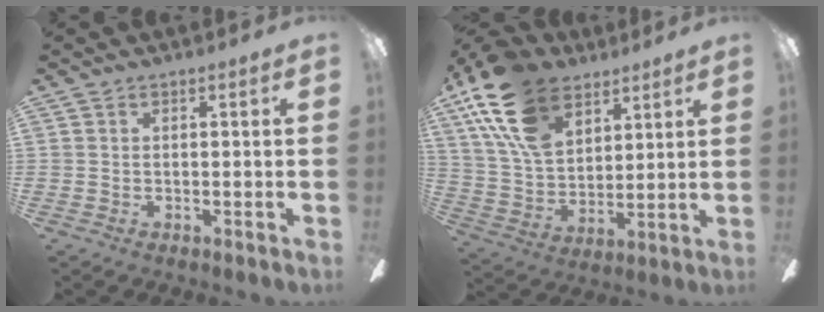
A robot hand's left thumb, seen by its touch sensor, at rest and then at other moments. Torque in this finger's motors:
{"motor_torque": [0.54, 0.61, 1.68, -1.09, 0.34]}